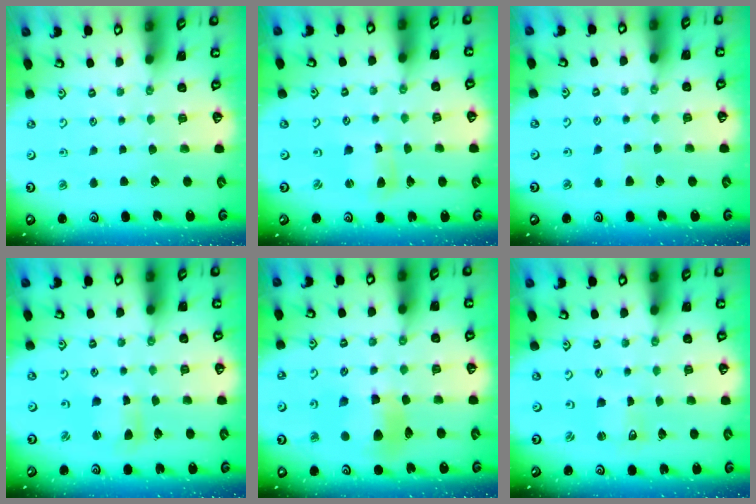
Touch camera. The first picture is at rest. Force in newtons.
{"total": 2.4, "press": 2.4, "slide": 0.2}
{"total": 3.3, "press": 3.3, "slide": 0.5}
{"total": 4.6, "press": 4.6, "slide": 0.4}
{"total": 11.5, "press": 11.4, "slide": 1.5}
{"total": 0.6, "press": 0.6, "slide": 0.1}